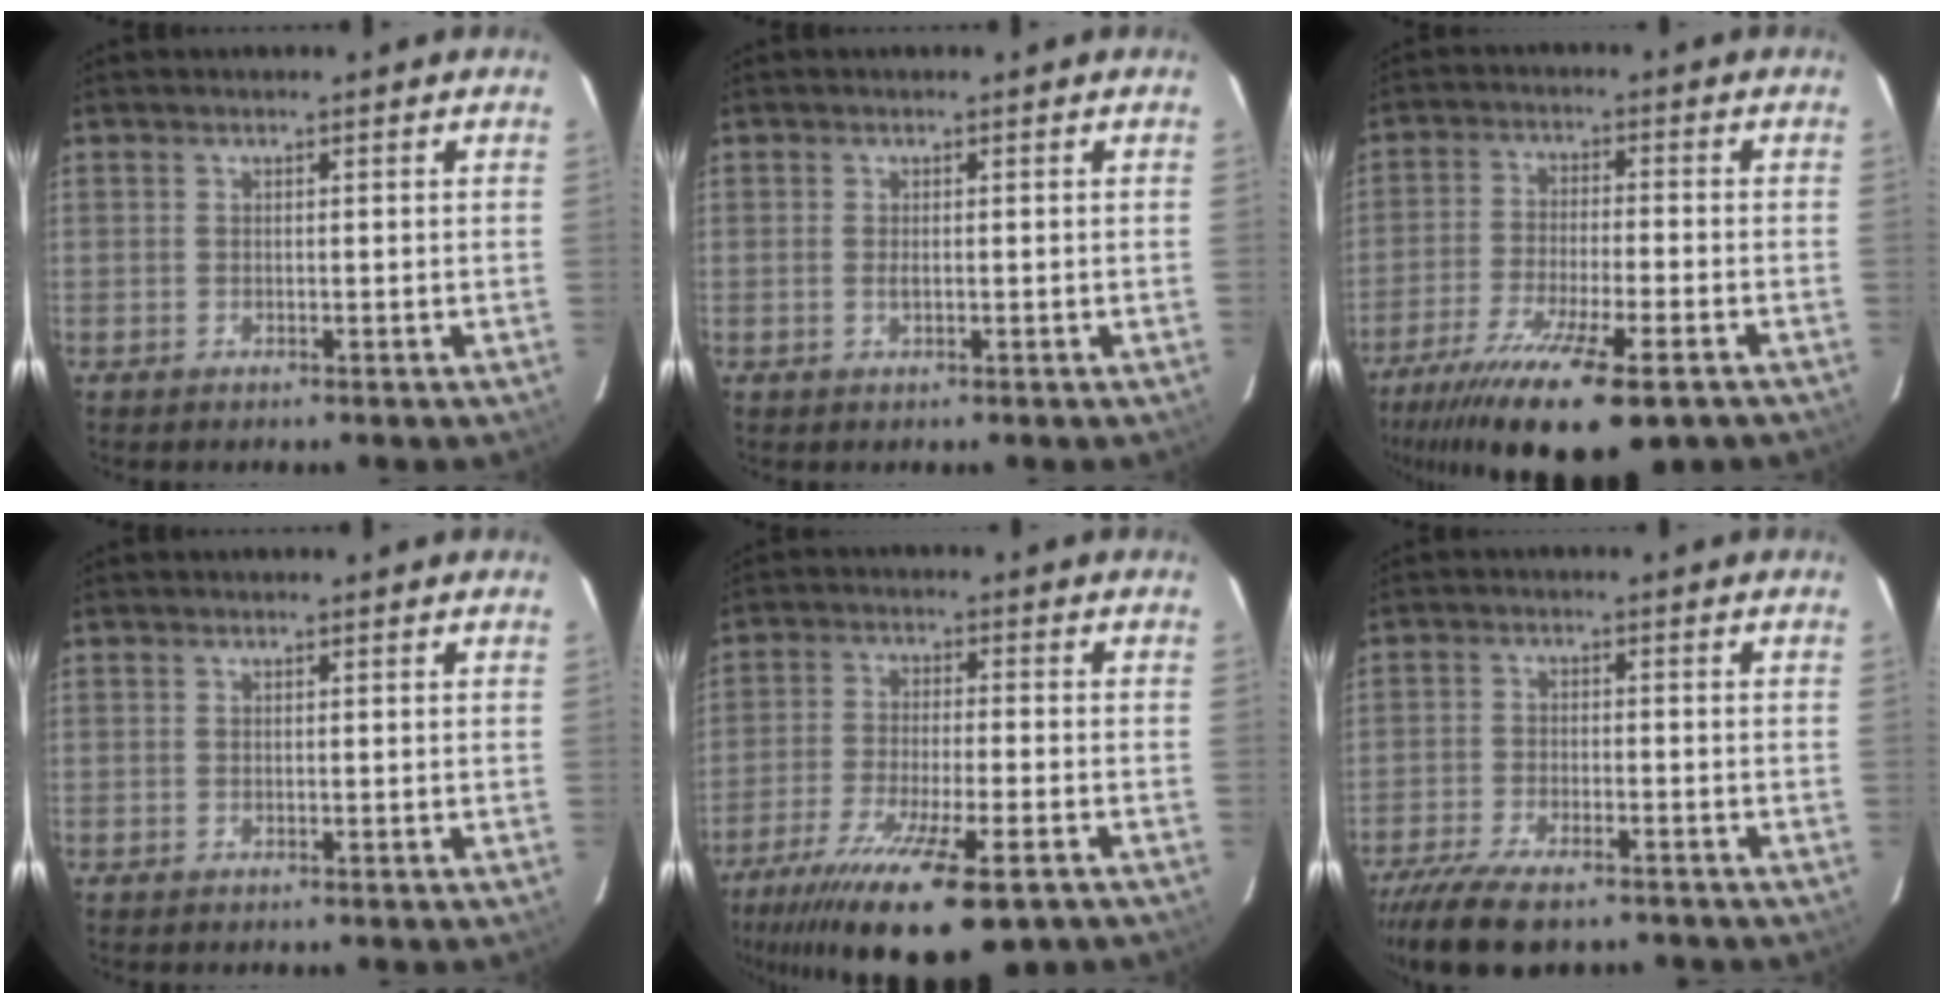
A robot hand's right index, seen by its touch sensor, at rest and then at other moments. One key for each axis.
{"total": 0.9, "fx": -0.1, "fy": 0.4, "fz": 0.8, "tx": -0.016, "ty": -0.003, "tz": -0.001}
{"total": 19.2, "fx": -13.0, "fy": 4.2, "fz": 13.5, "tx": -0.265, "ty": -0.064, "tz": -0.218}
{"total": 0.0}
{"total": 20.3, "fx": -13.4, "fy": 4.9, "fz": 14.4, "tx": -0.277, "ty": -0.069, "tz": -0.221}
{"total": 12.8, "fx": -10.2, "fy": 4.1, "fz": 6.6, "tx": -0.149, "ty": -0.032, "tz": -0.173}